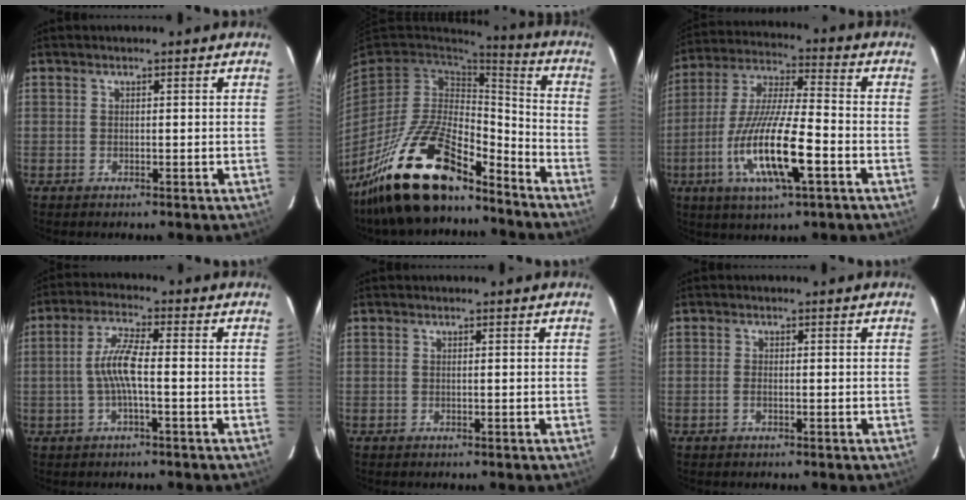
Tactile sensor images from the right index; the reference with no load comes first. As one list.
[{"total": 22.1, "force": [-16.0, 7.5, 13.2], "torque": [-0.265, -0.019, -0.284]}, {"total": 16.9, "force": [-6.0, 3.3, 15.4], "torque": [-0.314, -0.018, -0.115]}, {"total": 6.2, "force": [-1.2, 0.6, 6.1], "torque": [-0.127, 0.008, -0.022]}, {"total": 0.0}, {"total": 1.2, "force": [-0.5, 0.5, 0.9], "torque": [-0.021, 0.001, -0.011]}]